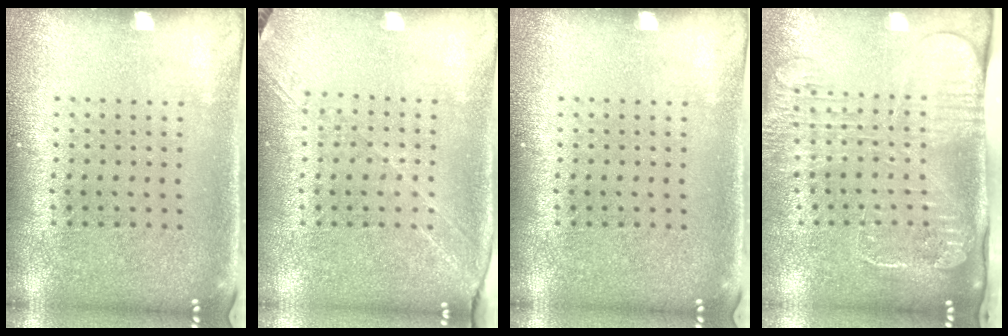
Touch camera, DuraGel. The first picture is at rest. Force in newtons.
{"total": 1.4, "press": 1.3, "slide": 0.6}
{"total": 0.0}
{"total": 2.6, "press": 2.1, "slide": 1.6}